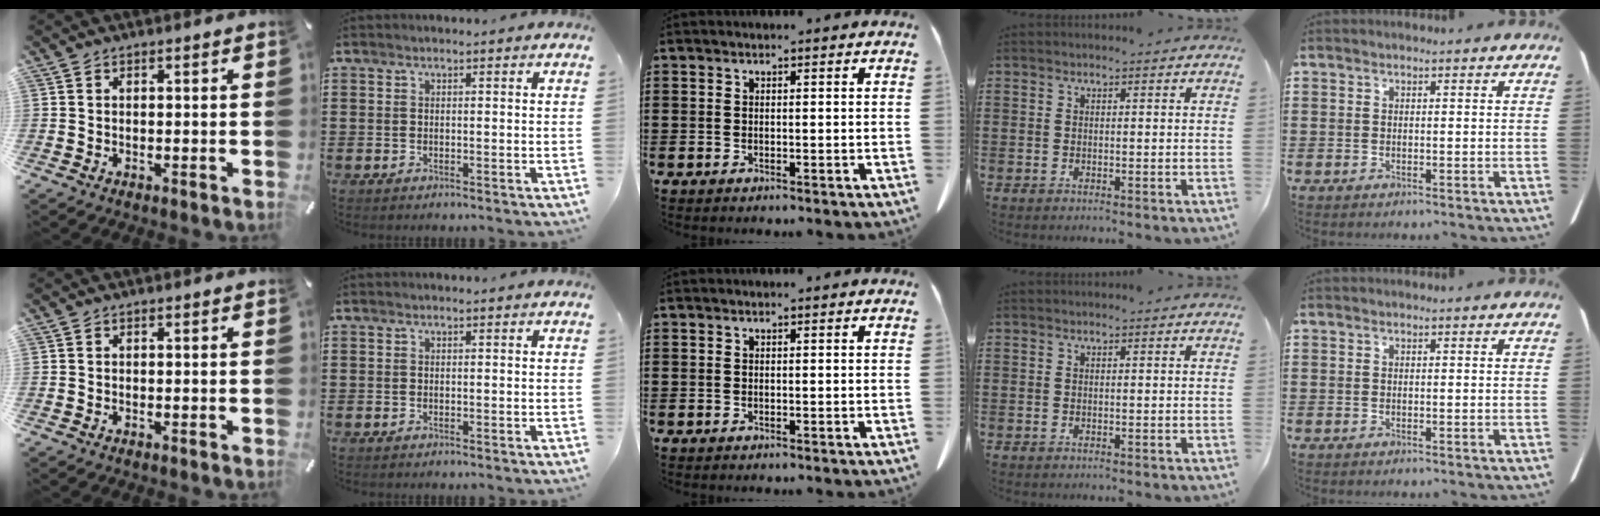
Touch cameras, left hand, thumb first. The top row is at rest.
{}